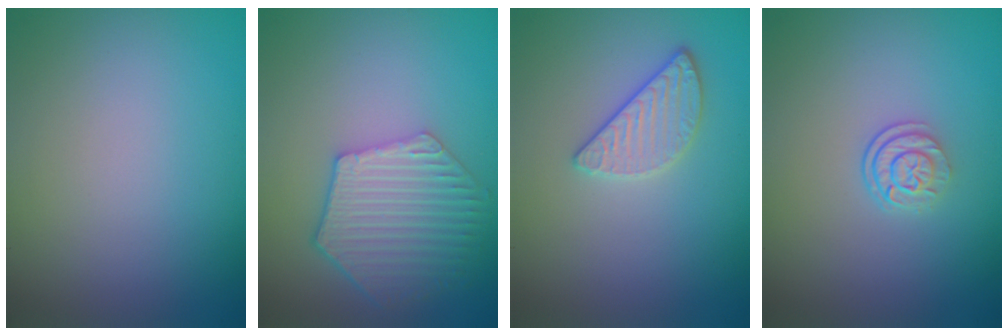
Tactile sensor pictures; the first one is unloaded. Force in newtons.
{"total": 5.8, "press": 4.6, "slide": 3.5}
{"total": 2.5, "press": 2.3, "slide": 0.8}
{"total": 2.5, "press": 1.8, "slide": 1.8}